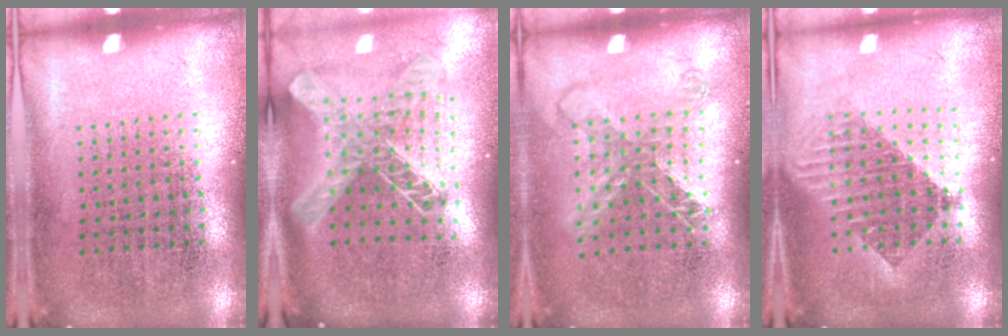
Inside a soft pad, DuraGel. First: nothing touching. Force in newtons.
{"total": 2.1, "press": 1.7, "slide": 1.2}
{"total": 1.5, "press": 1.3, "slide": 0.8}
{"total": 1.7, "press": 1.4, "slide": 1.0}